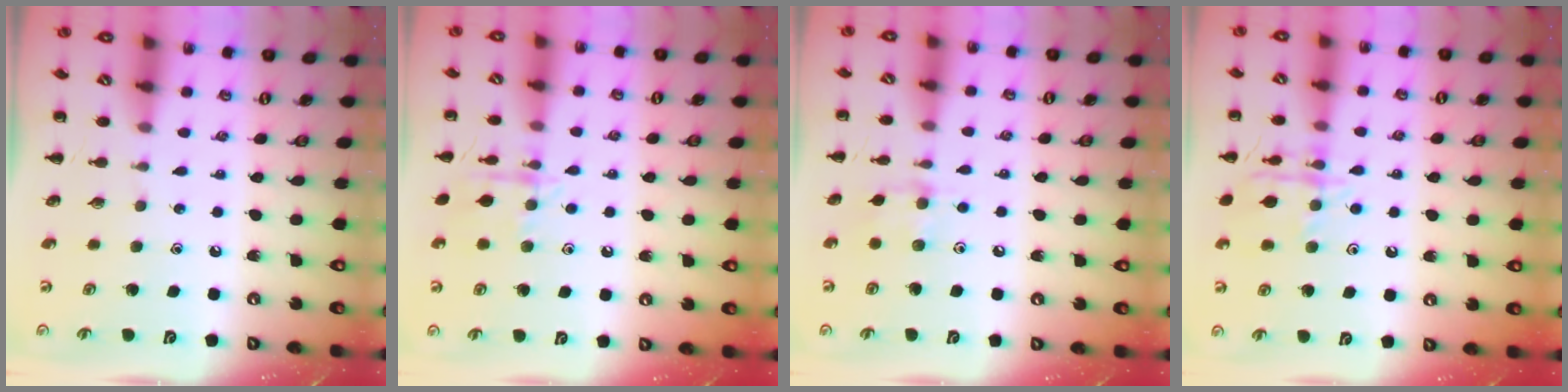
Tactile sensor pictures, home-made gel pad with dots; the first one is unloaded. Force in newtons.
{"total": 9.4, "press": 9.4, "slide": 0.9}
{"total": 5.4, "press": 5.4, "slide": 0.7}
{"total": 12.9, "press": 12.9, "slide": 0.8}